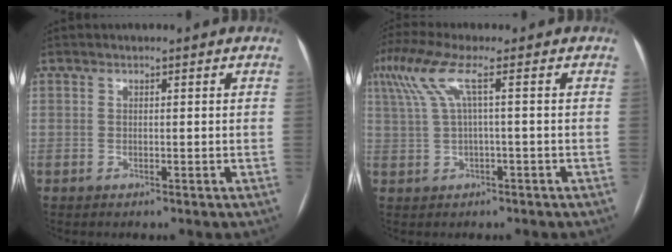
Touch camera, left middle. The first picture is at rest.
{"total": 6.1, "force": [2.1, -0.2, 5.8], "torque": [-0.138, 0.034, 0.051]}